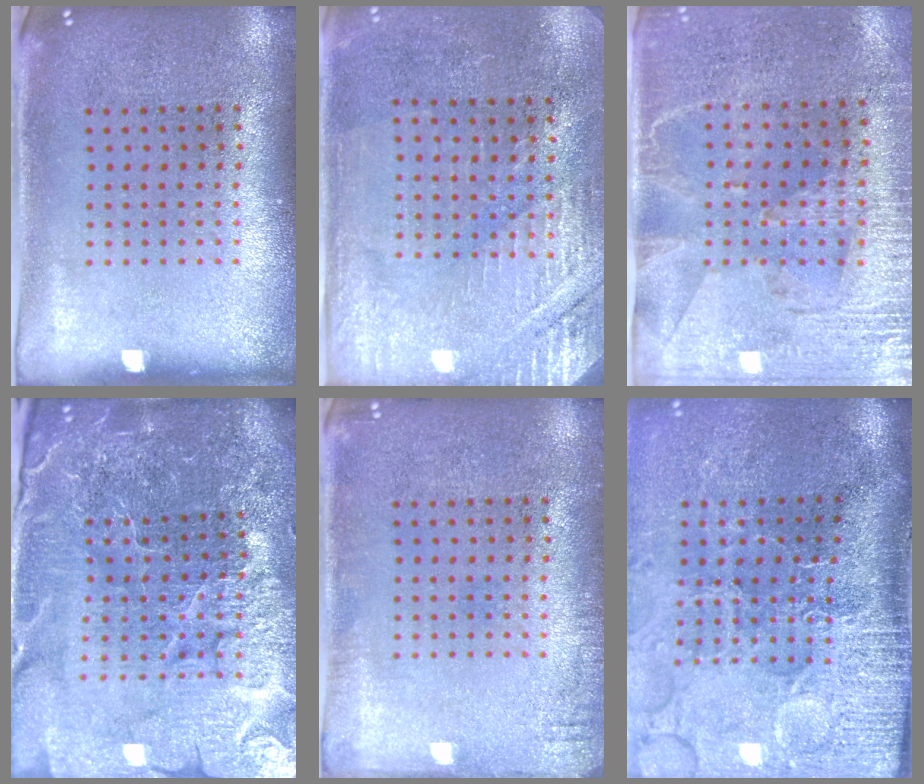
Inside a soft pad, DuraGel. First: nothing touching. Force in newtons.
{"total": 2.9, "press": 2.8, "slide": 0.7}
{"total": 2.9, "press": 2.6, "slide": 1.4}
{"total": 6.2, "press": 5.5, "slide": 2.9}
{"total": 1.4, "press": 1.4, "slide": 0.1}
{"total": 5.0, "press": 4.0, "slide": 3.0}